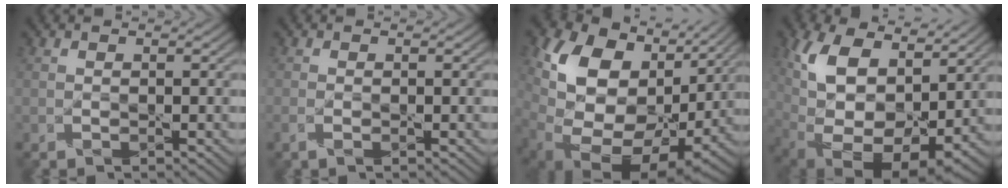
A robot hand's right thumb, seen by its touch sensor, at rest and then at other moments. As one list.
[{"total": 1.1, "force": [-0.6, 0.4, 0.8], "torque": [-0.022, -0.004, -0.012]}, {"total": 17.9, "force": [3.4, 13.4, 11.3], "torque": [-0.214, -0.025, 0.103]}, {"total": 16.3, "force": [4.5, 10.2, 11.8], "torque": [-0.232, -0.009, 0.091]}]